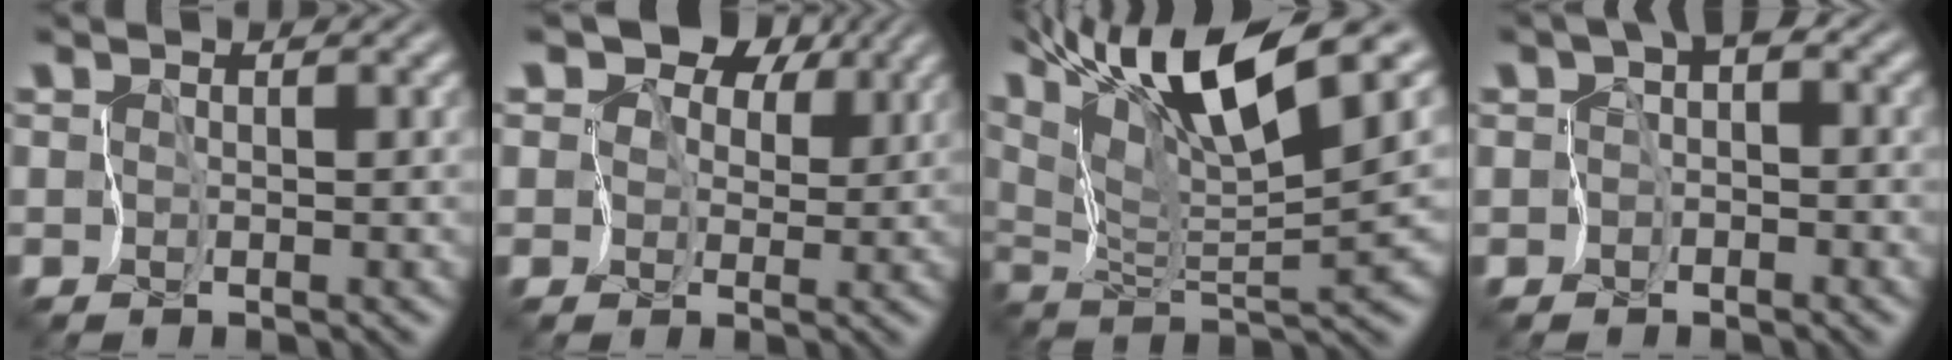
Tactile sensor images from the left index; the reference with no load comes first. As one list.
[{"total": 10.9, "force": [5.9, 7.4, 5.4], "torque": [-0.088, 0.039, 0.070]}, {"total": 10.9, "force": [7.2, 0.8, 8.2], "torque": [-0.147, 0.020, 0.131]}, {"total": 2.9, "force": [-0.4, 2.1, 2.0], "torque": [-0.019, 0.011, -0.017]}]